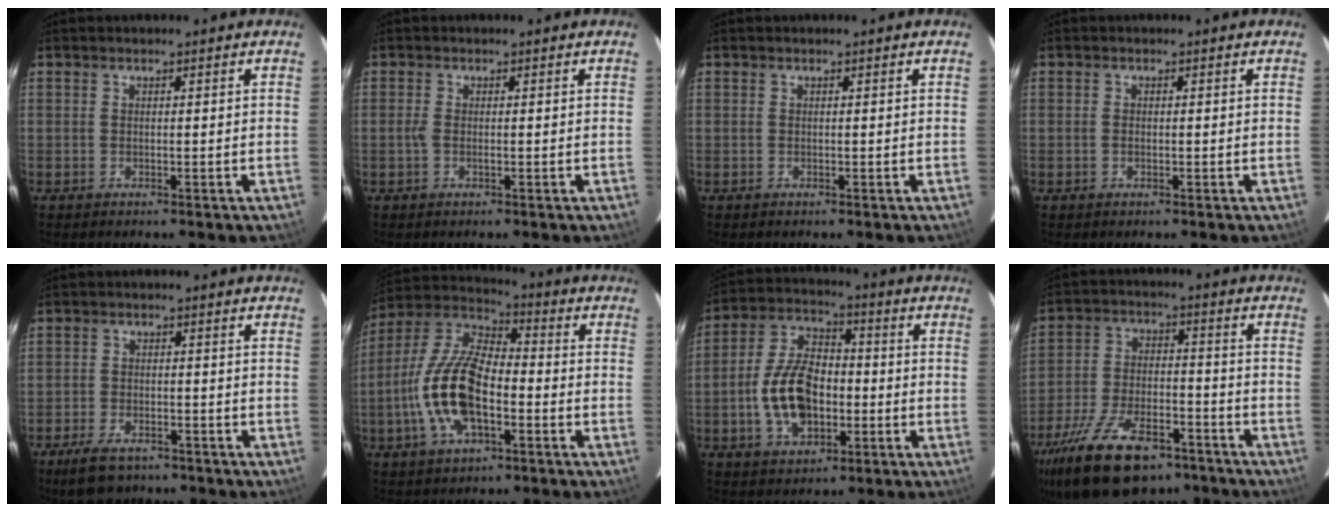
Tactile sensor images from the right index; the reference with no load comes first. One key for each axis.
{"total": 1.7, "fx": -0.3, "fy": 0.5, "fz": 1.6, "tx": -0.035, "ty": -0.001, "tz": -0.007}
{"total": 0.0}
{"total": 0.8, "fx": -0.2, "fy": 0.5, "fz": 0.6, "tx": -0.013, "ty": 0.001, "tz": -0.005}
{"total": 7.8, "fx": -5.9, "fy": 3.6, "fz": 3.7, "tx": -0.095, "ty": -0.005, "tz": -0.098}
{"total": 16.1, "fx": -4.5, "fy": 7.2, "fz": 13.6, "tx": -0.287, "ty": 0.002, "tz": -0.091}
{"total": 13.4, "fx": -3.0, "fy": 8.1, "fz": 10.2, "tx": -0.208, "ty": 0.019, "tz": -0.049}
{"total": 21.0, "fx": -14.5, "fy": 9.5, "fz": 11.9, "tx": -0.247, "ty": -0.024, "tz": -0.236}